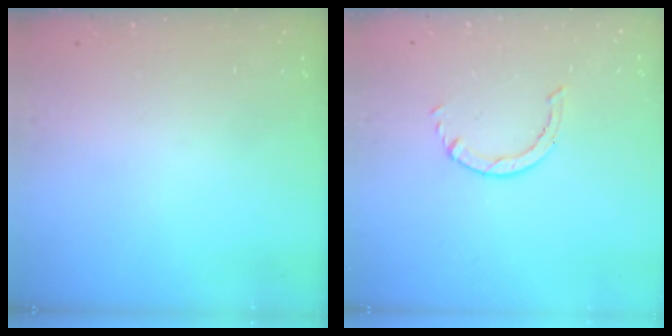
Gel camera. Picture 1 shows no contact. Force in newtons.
{"total": 0.8, "press": 0.7, "slide": 0.1}